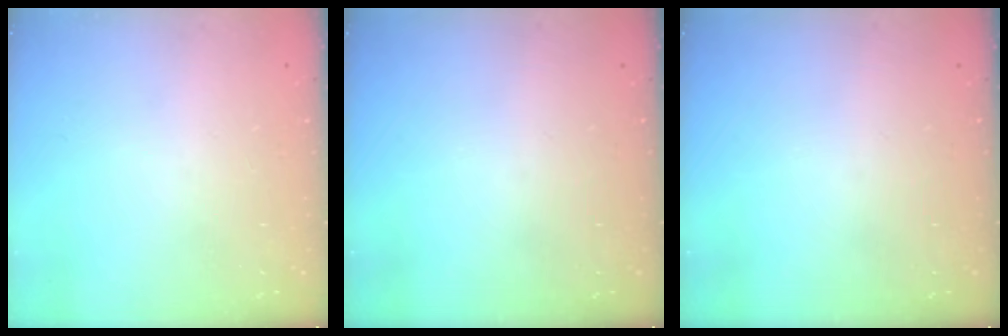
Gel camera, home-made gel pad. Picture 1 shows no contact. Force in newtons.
{"total": 0.0}
{"total": 0.0}